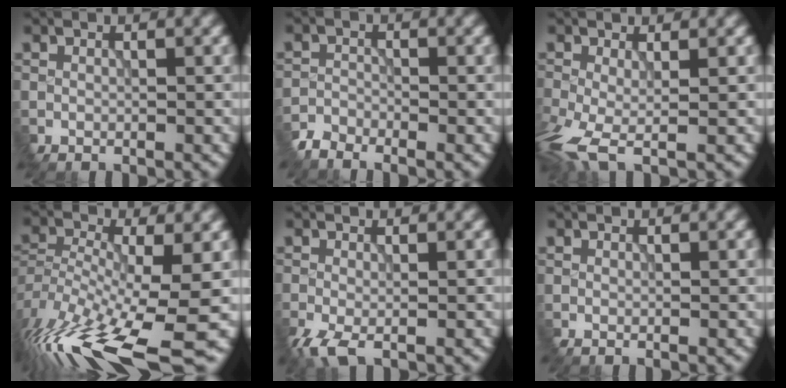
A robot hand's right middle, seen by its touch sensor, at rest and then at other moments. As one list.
[{"total": 2.3, "force": [-2.3, 0.3, 0.0], "torque": [0.009, -0.004, -0.054]}, {"total": 4.8, "force": [-1.8, 1.7, 4.2], "torque": [-0.099, -0.015, -0.039]}, {"total": 13.7, "force": [-7.8, 4.5, 10.4], "torque": [-0.225, -0.025, -0.126]}, {"total": 2.2, "force": [-1.5, 0.4, 1.6], "torque": [-0.034, -0.006, -0.029]}, {"total": 0.0}]